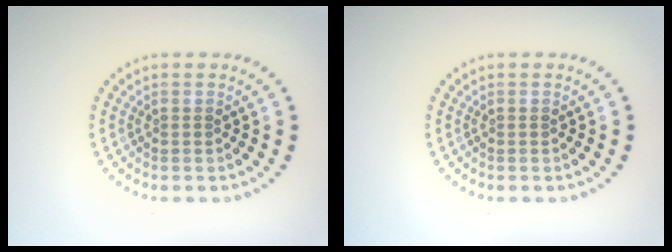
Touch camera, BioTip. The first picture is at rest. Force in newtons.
{"total": 0.0}